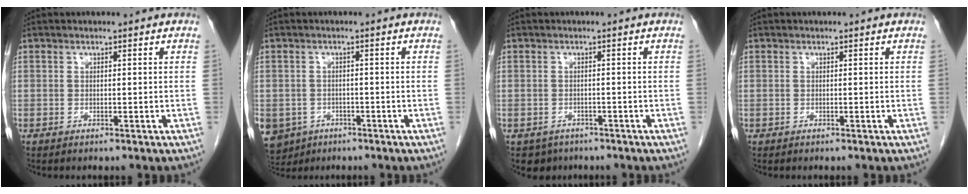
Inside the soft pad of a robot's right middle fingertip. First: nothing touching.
{"total": 9.1, "force": [-4.8, 7.3, 2.4], "torque": [-0.076, -0.002, -0.067]}
{"total": 3.2, "force": [-2.2, 2.3, 0.2], "torque": [-0.004, 0.004, -0.032]}
{"total": 0.0}